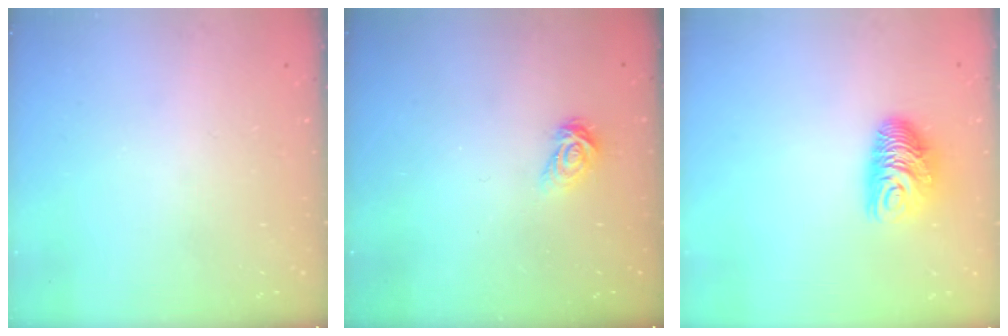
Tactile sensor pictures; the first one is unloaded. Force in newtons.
{"total": 3.5, "press": 3.5, "slide": 0.4}
{"total": 9.6, "press": 9.6, "slide": 0.3}